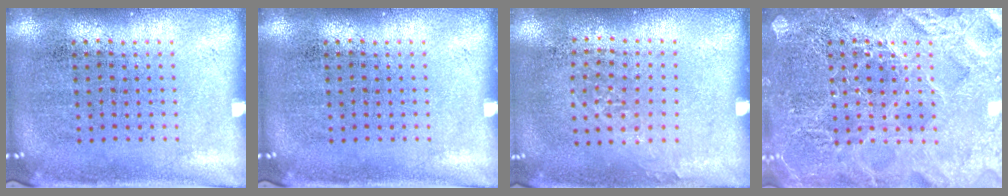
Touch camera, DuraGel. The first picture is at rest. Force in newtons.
{"total": 0.0}
{"total": 0.9, "press": 0.7, "slide": 0.5}
{"total": 6.3, "press": 6.3, "slide": 0.9}